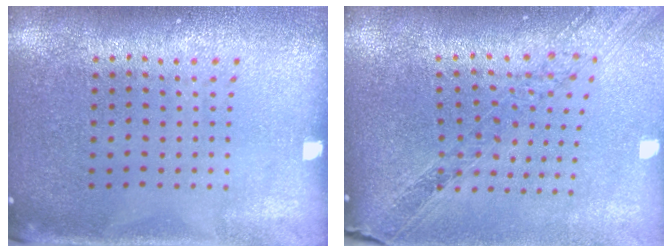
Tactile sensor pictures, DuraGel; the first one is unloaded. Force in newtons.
{"total": 1.2, "press": 1.2, "slide": 0.3}